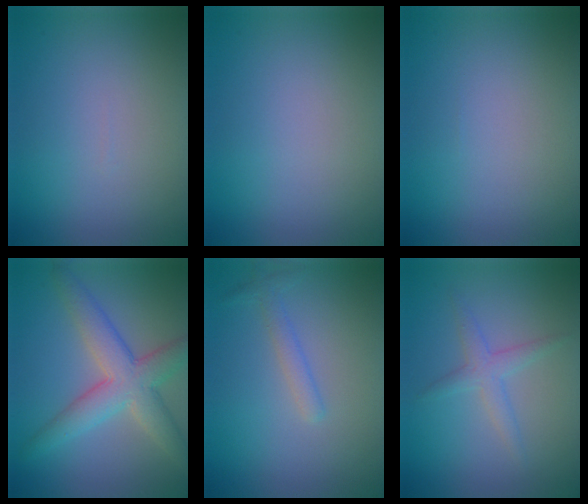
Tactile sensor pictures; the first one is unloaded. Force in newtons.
{"total": 0.0}
{"total": 0.0}
{"total": 6.1, "press": 6.1, "slide": 0.2}
{"total": 1.5, "press": 1.5, "slide": 0.1}
{"total": 2.1, "press": 2.1, "slide": 0.1}